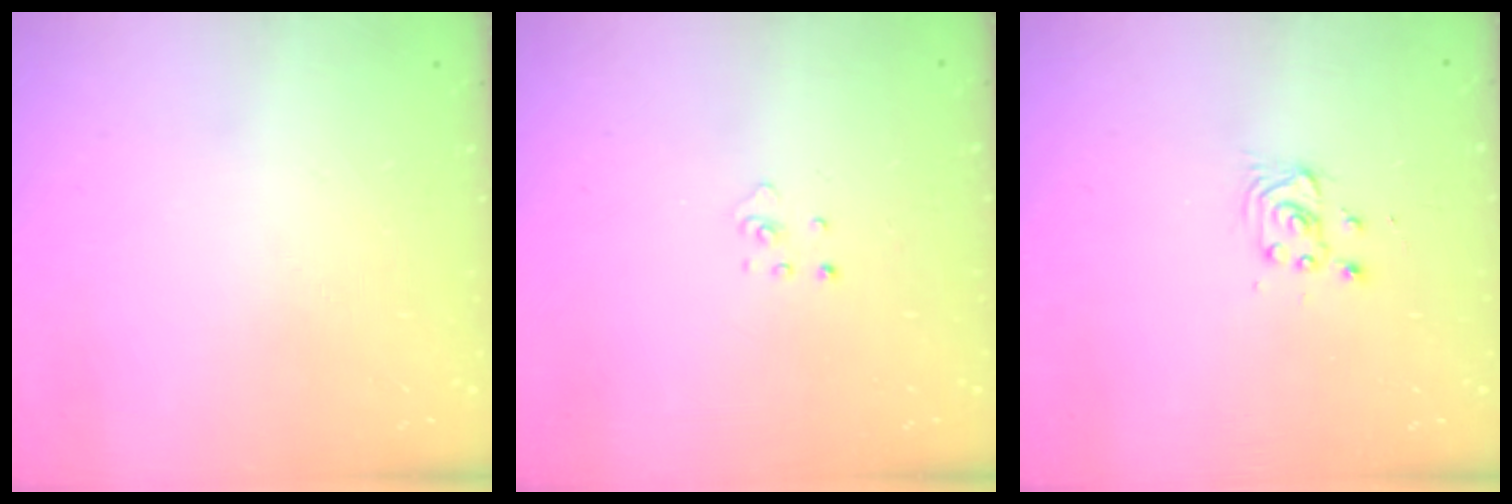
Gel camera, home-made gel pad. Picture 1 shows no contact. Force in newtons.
{"total": 1.9, "press": 1.9, "slide": 0.1}
{"total": 2.8, "press": 2.8, "slide": 0.4}